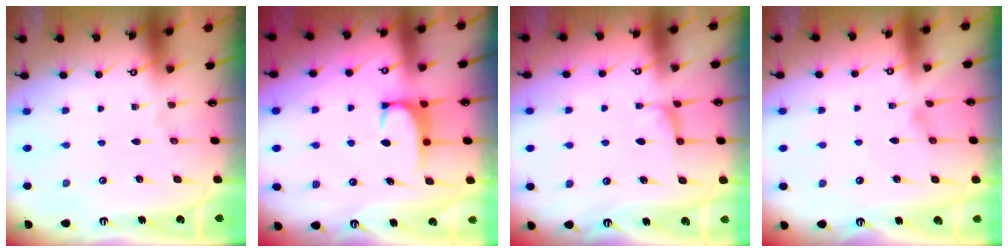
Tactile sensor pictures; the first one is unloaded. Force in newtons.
{"total": 1.8, "press": 1.7, "slide": 0.5}
{"total": 2.8, "press": 2.7, "slide": 0.8}
{"total": 0.0}